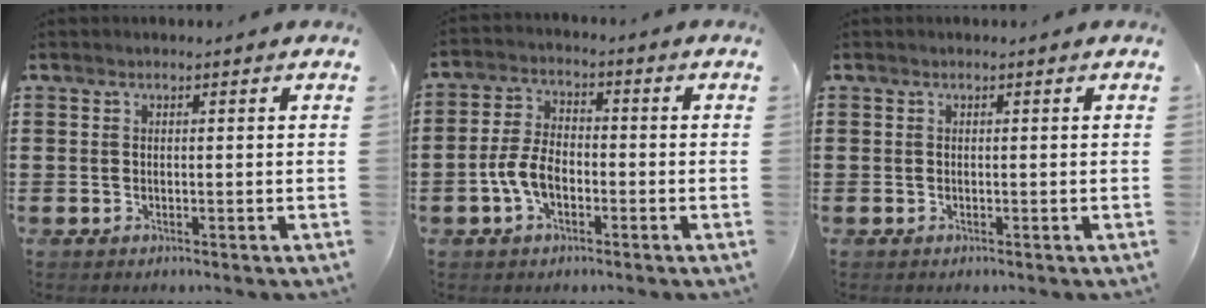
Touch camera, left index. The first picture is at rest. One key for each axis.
{"total": 5.8, "fx": -2.1, "fy": 3.2, "fz": 4.4, "tx": -0.111, "ty": -0.001, "tz": -0.047}
{"total": 0.0}